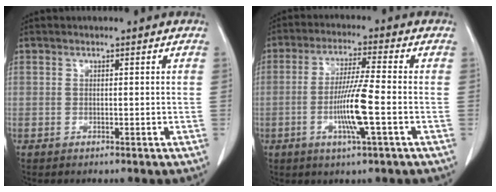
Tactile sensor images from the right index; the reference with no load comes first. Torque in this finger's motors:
{"motor_torque": [1.74, -0.18, 0.81, 0.12]}